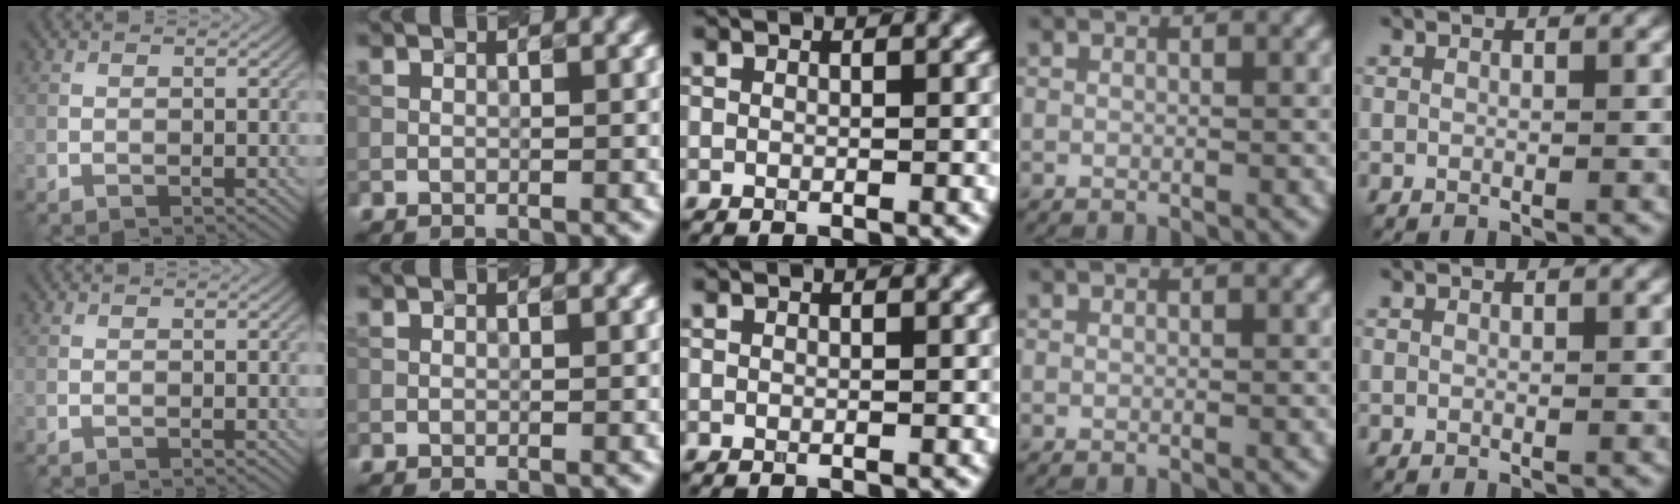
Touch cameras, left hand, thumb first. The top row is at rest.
{}